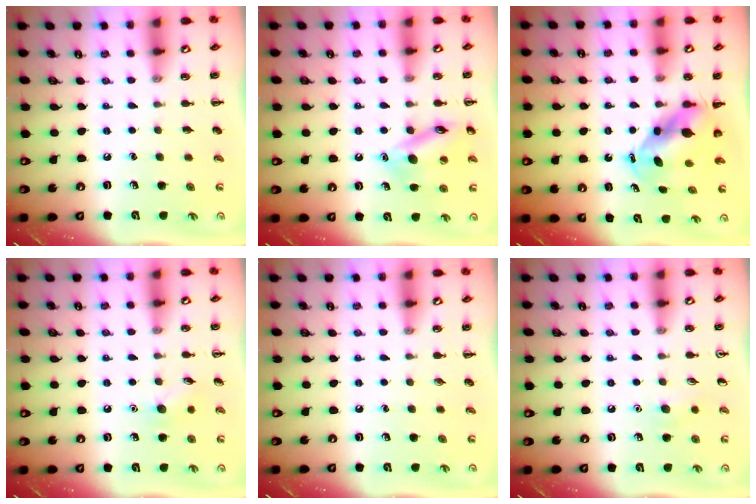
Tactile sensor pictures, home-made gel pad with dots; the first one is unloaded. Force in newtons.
{"total": 14.2, "press": 14.2, "slide": 1.4}
{"total": 5.7, "press": 5.6, "slide": 1.2}
{"total": 6.9, "press": 6.7, "slide": 1.8}
{"total": 0.0}
{"total": 5.4, "press": 5.2, "slide": 1.6}